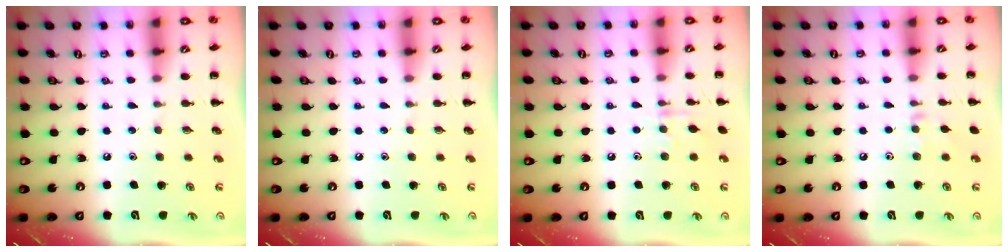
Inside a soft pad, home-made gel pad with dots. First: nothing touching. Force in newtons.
{"total": 0.0}
{"total": 6.3, "press": 6.2, "slide": 1.0}
{"total": 7.0, "press": 6.7, "slide": 1.9}